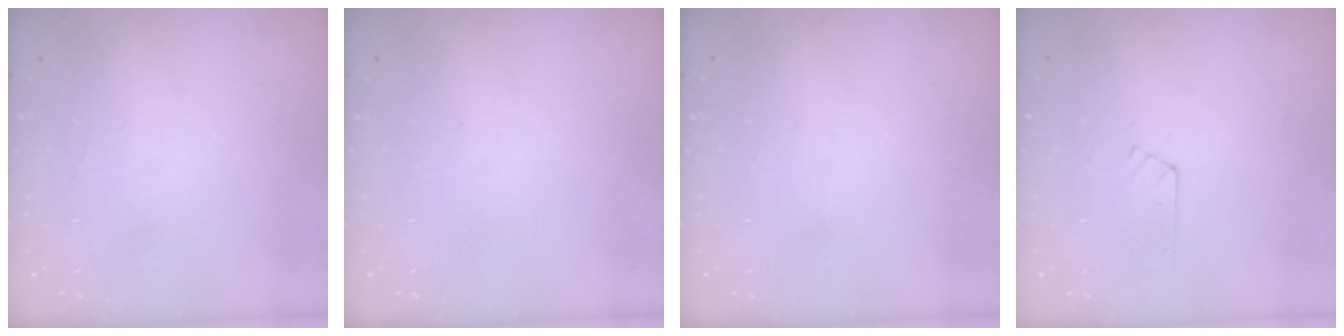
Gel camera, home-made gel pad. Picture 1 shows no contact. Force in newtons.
{"total": 0.0}
{"total": 0.0}
{"total": 2.8, "press": 2.8, "slide": 0.4}